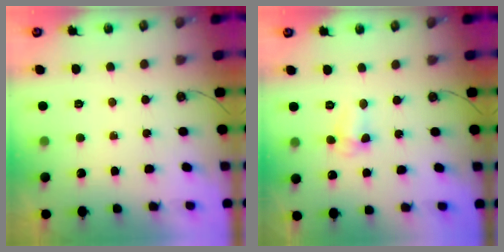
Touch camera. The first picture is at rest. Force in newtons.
{"total": 2.9, "press": 2.9, "slide": 0.3}